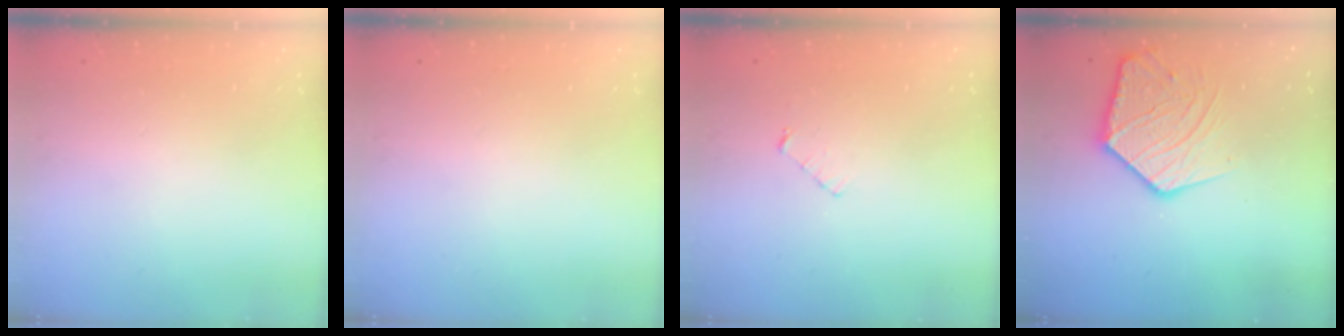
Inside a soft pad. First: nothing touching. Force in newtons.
{"total": 0.0}
{"total": 3.3, "press": 3.2, "slide": 0.3}
{"total": 14.5, "press": 14.4, "slide": 1.3}